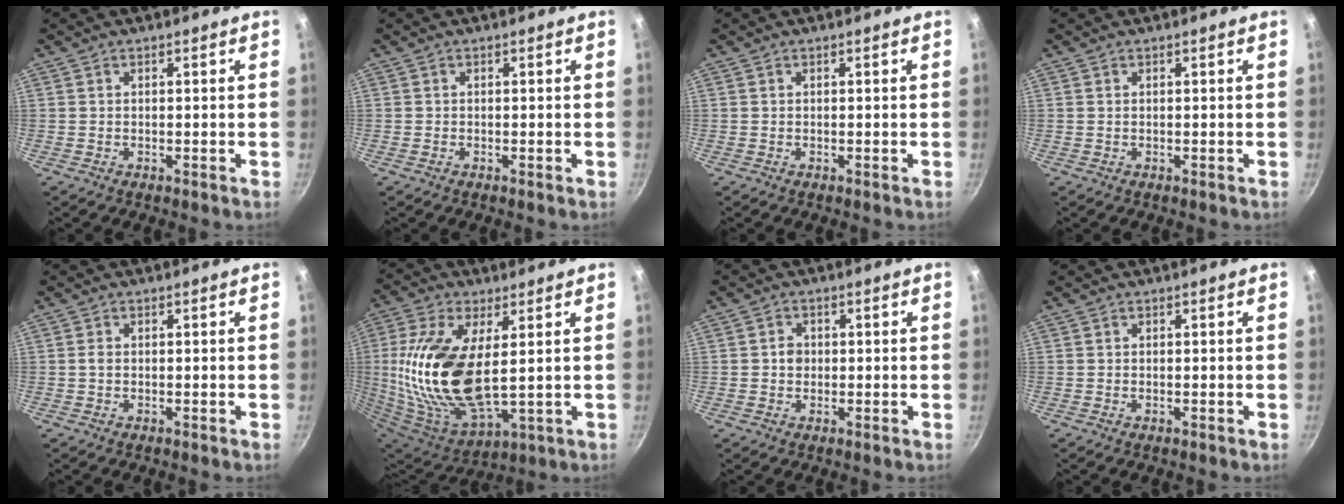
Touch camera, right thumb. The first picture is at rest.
{"total": 0.0}
{"total": 0.0}
{"total": 0.0}
{"total": 0.9, "force": [-0.1, 0.6, 0.6], "torque": [-0.013, 0.003, -0.002]}
{"total": 21.1, "force": [2.7, 9.9, 18.5], "torque": [-0.388, -0.019, 0.058]}
{"total": 2.4, "force": [0.0, 2.1, 1.1], "torque": [-0.007, 0.007, -0.003]}
{"total": 0.0}